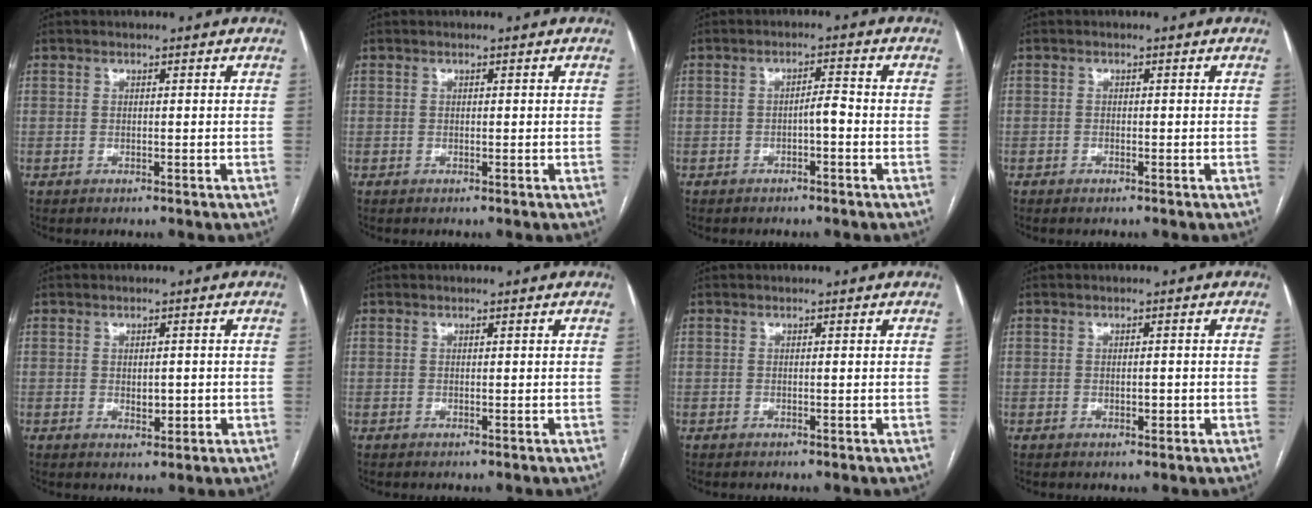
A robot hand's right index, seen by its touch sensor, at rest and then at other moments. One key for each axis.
{"total": 0.0}
{"total": 2.4, "fx": -0.9, "fy": 0.4, "fz": 2.2, "tx": -0.032, "ty": 0.005, "tz": -0.016}
{"total": 0.5, "fx": -0.4, "fy": 0.2, "fz": 0.3, "tx": -0.006, "ty": 0.000, "tz": -0.003}
{"total": 2.6, "fx": -0.3, "fy": 1.3, "fz": 2.2, "tx": -0.034, "ty": -0.002, "tz": 0.001}
{"total": 0.0}
{"total": 0.0}
{"total": 1.5, "fx": -0.3, "fy": 0.6, "fz": 1.3, "tx": -0.022, "ty": 0.000, "tz": -0.002}